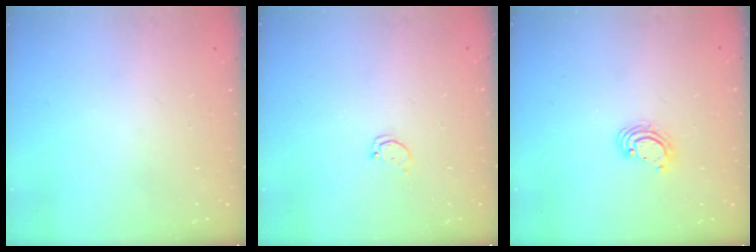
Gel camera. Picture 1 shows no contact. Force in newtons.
{"total": 1.7, "press": 1.7, "slide": 0.2}
{"total": 3.5, "press": 3.5, "slide": 0.3}